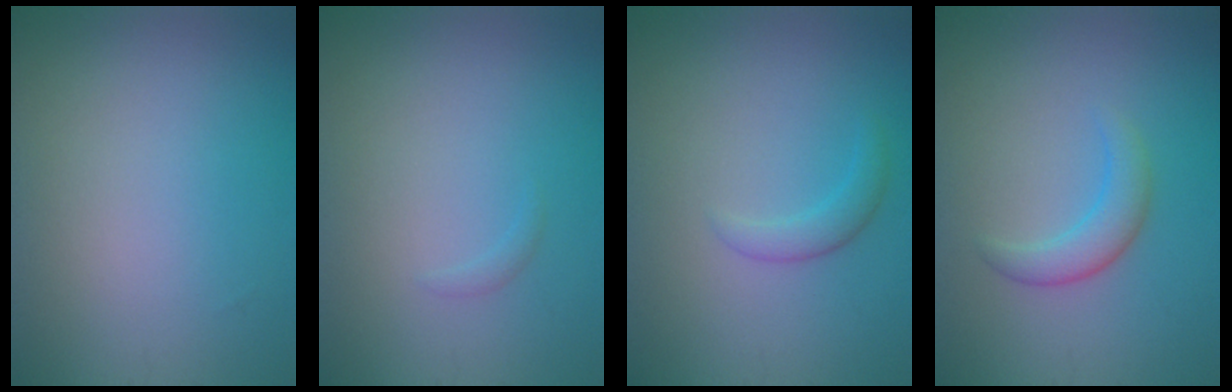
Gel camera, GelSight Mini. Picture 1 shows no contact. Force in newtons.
{"total": 0.5, "press": 0.5, "slide": 0.1}
{"total": 1.5, "press": 1.5, "slide": 0.1}
{"total": 2.4, "press": 2.4, "slide": 0.1}